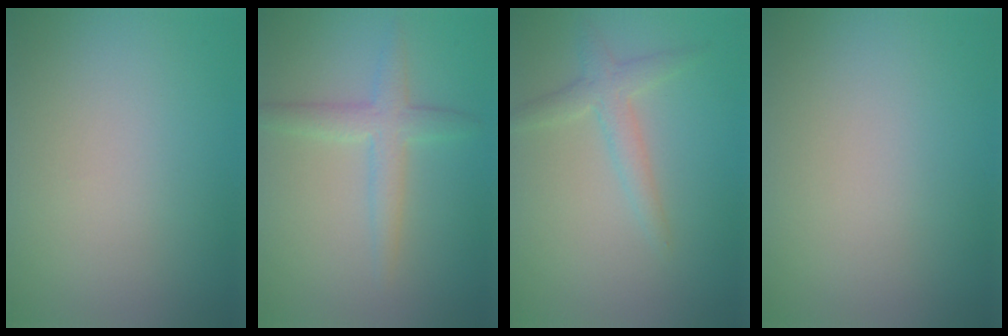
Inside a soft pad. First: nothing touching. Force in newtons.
{"total": 2.9, "press": 2.9, "slide": 0.1}
{"total": 2.4, "press": 2.4, "slide": 0.1}
{"total": 0.0}